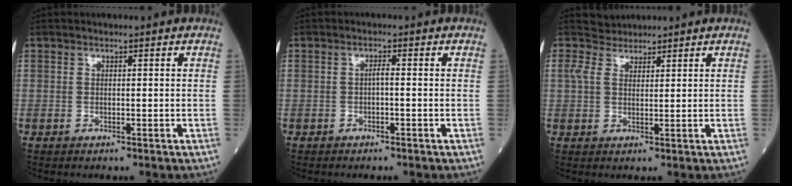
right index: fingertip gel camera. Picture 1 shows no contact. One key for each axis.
{"total": 1.0, "fx": -0.2, "fy": 0.1, "fz": 1.0, "tx": -0.018, "ty": 0.003, "tz": -0.004}
{"total": 2.3, "fx": 2.3, "fy": 0.5, "fz": -0.4, "tx": -0.001, "ty": 0.011, "tz": 0.046}